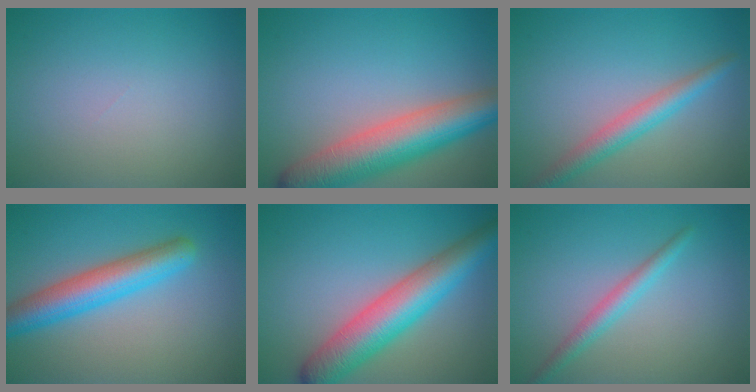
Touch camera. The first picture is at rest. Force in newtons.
{"total": 8.5, "press": 8.5, "slide": 0.4}
{"total": 3.2, "press": 3.2, "slide": 0.1}
{"total": 5.6, "press": 5.6, "slide": 0.1}
{"total": 7.6, "press": 7.6, "slide": 0.3}
{"total": 2.2, "press": 2.2, "slide": 0.1}